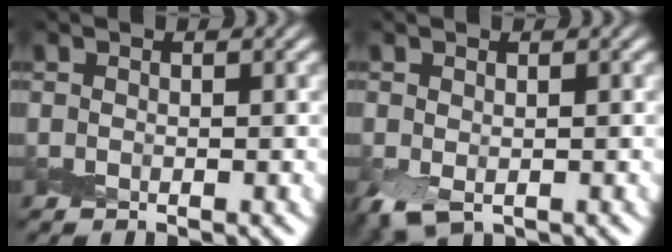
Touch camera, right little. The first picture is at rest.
{"total": 2.1, "force": [-0.8, 1.3, 1.5], "torque": [-0.036, -0.013, -0.014]}